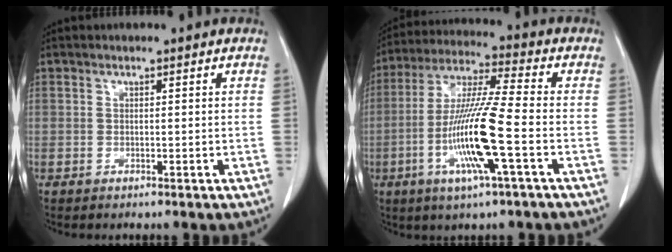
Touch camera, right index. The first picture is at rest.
{"total": 13.7, "force": [-3.9, -0.1, 13.1], "torque": [-0.265, -0.010, -0.080]}